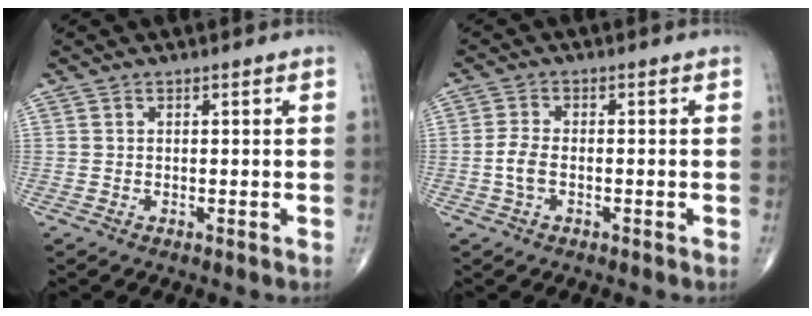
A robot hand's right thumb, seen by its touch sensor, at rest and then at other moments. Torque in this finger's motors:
{"motor_torque": [-0.35, 0.28, 0.43, -0.02, 0.11]}